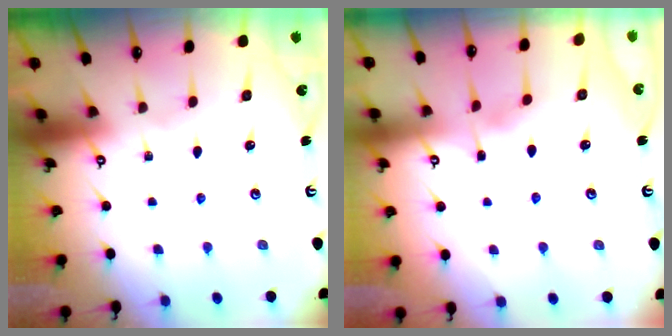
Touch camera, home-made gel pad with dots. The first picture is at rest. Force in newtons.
{"total": 2.7, "press": 2.6, "slide": 0.4}